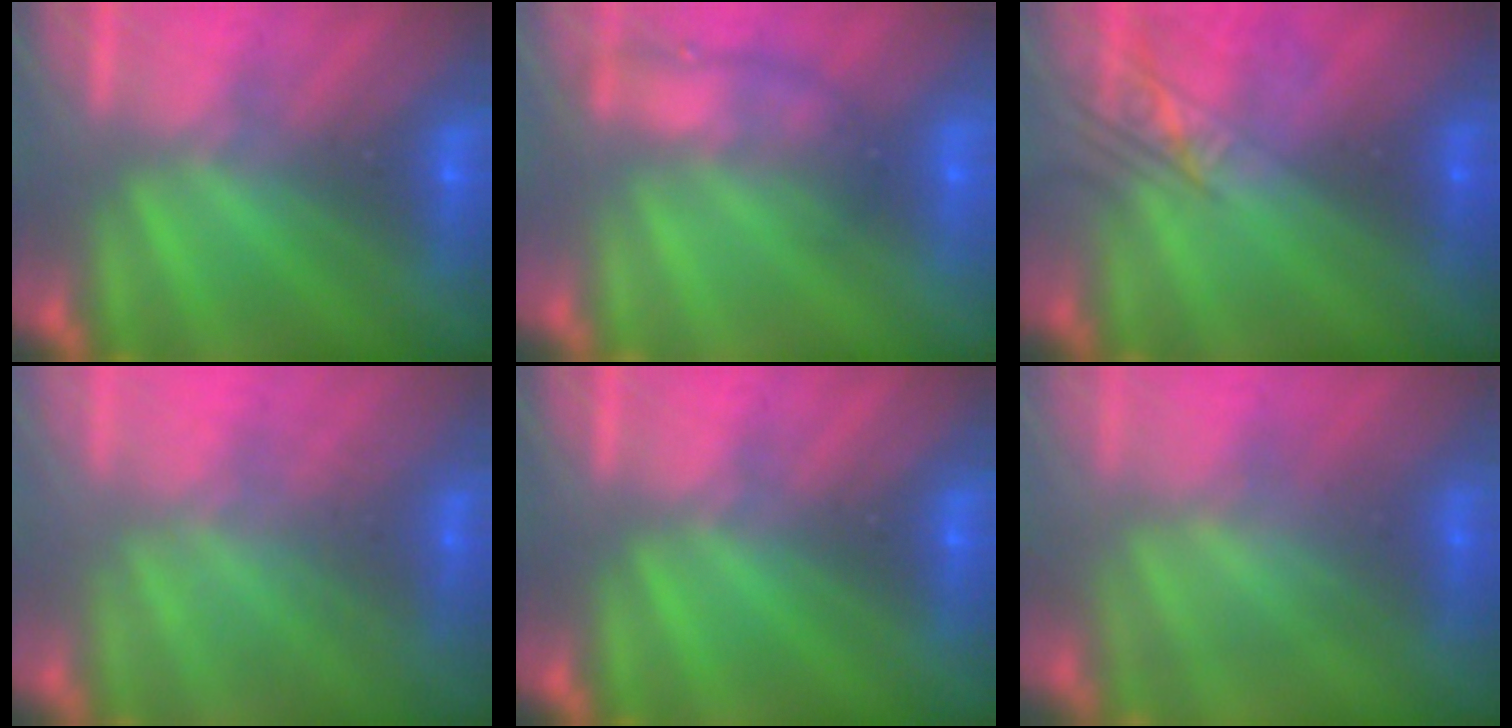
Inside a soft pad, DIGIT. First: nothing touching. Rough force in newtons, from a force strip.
{"total": 1.9}
{"total": 2.4}
{"total": 2.2}
{"total": 0.0}
{"total": 3.5}